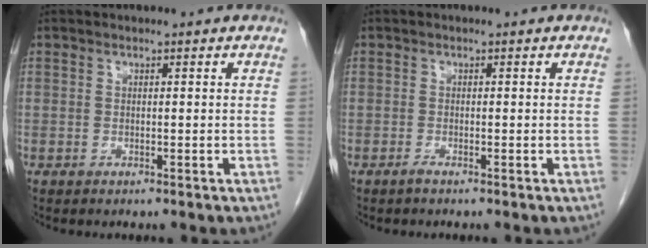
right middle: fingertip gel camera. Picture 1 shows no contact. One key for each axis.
{"total": 0.6, "fx": -0.5, "fy": -0.1, "fz": 0.3, "tx": -0.007, "ty": -0.001, "tz": -0.010}